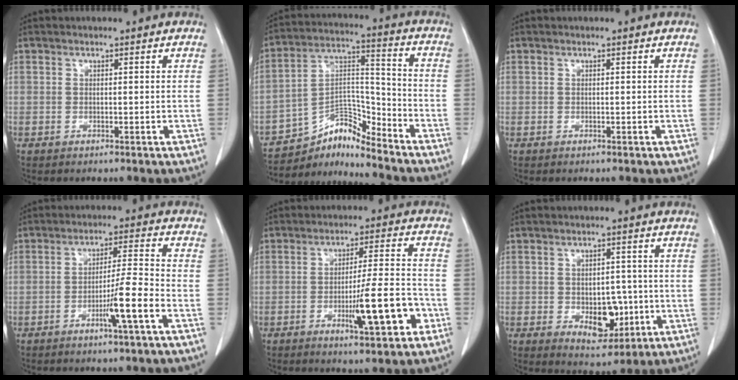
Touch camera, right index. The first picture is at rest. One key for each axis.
{"total": 8.1, "fx": -8.0, "fy": 0.7, "fz": 0.7, "tx": -0.018, "ty": 0.054, "tz": -0.144}
{"total": 0.0}
{"total": 7.3, "fx": -3.2, "fy": -0.7, "fz": 6.5, "tx": -0.113, "ty": 0.000, "tz": -0.056}
{"total": 10.8, "fx": -4.0, "fy": 1.1, "fz": 9.9, "tx": -0.156, "ty": 0.000, "tz": -0.060}
{"total": 7.2, "fx": -1.7, "fy": 4.3, "fz": 5.6, "tx": -0.072, "ty": 0.001, "tz": -0.013}